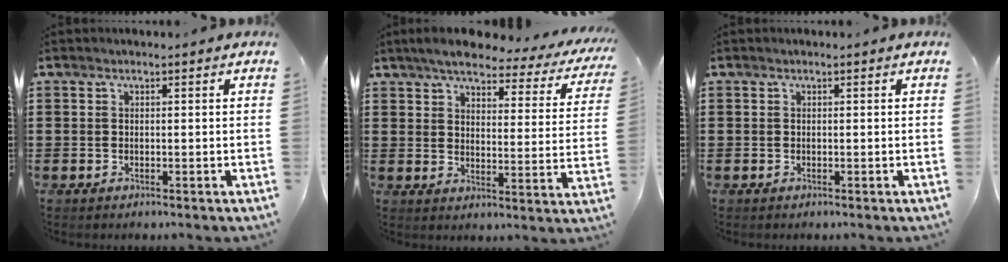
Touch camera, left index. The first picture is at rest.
{"total": 5.7, "force": [5.0, 1.0, 2.5], "torque": [-0.065, -0.028, 0.081]}
{"total": 0.0}